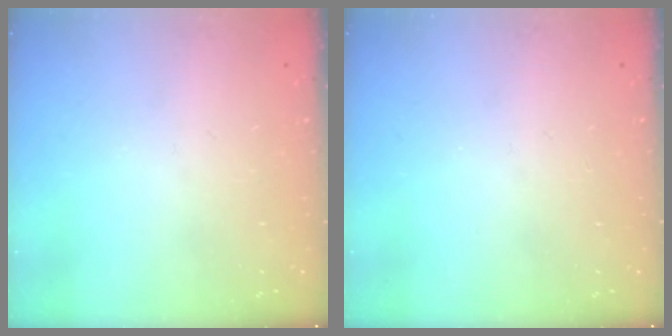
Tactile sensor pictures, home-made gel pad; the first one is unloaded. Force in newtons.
{"total": 0.0}